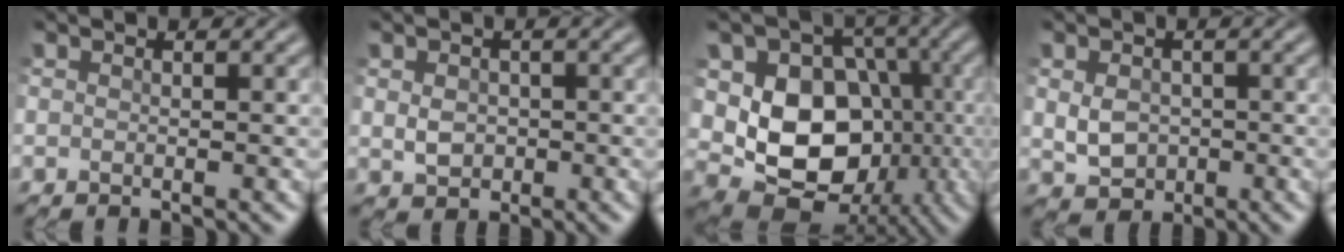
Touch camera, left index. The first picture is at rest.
{"total": 2.6, "force": [-0.1, 2.1, 1.6], "torque": [-0.032, -0.005, -0.001]}
{"total": 12.6, "force": [-0.8, 9.8, 7.9], "torque": [-0.138, -0.009, -0.016]}
{"total": 3.4, "force": [-0.3, 2.7, 2.0], "torque": [-0.045, -0.009, -0.004]}